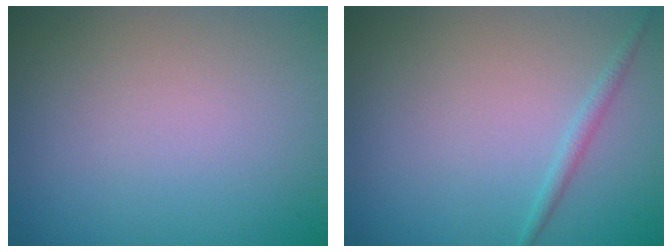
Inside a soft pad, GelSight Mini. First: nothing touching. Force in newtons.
{"total": 1.1, "press": 1.1, "slide": 0.1}